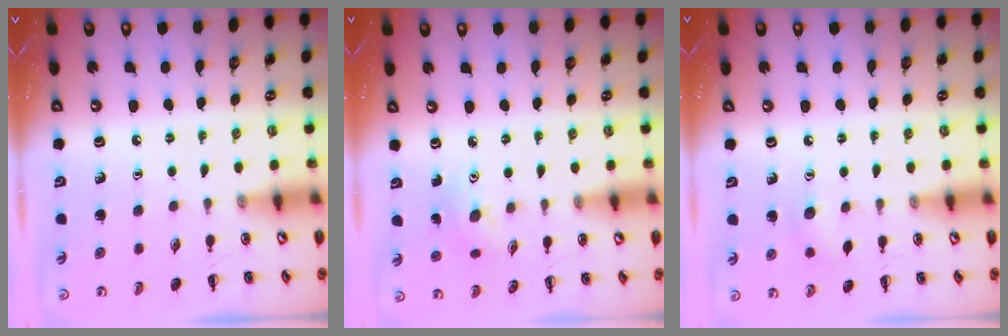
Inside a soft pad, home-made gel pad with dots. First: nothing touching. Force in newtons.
{"total": 3.3, "press": 3.2, "slide": 0.9}
{"total": 5.4, "press": 5.3, "slide": 1.3}